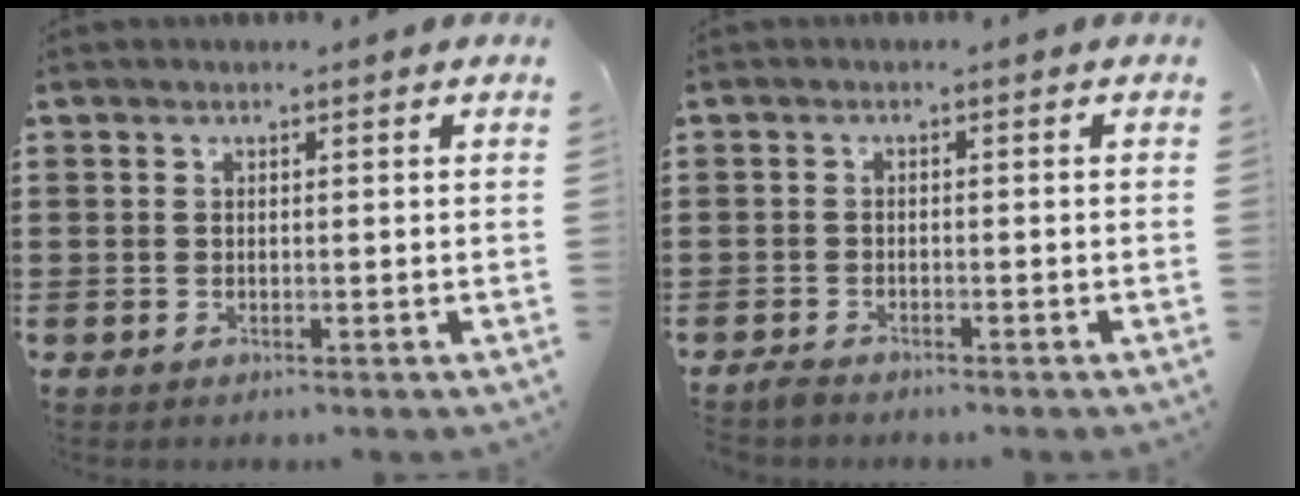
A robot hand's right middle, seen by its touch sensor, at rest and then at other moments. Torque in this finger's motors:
{"motor_torque": [0.86, 0.40, 0.08, 0.11]}